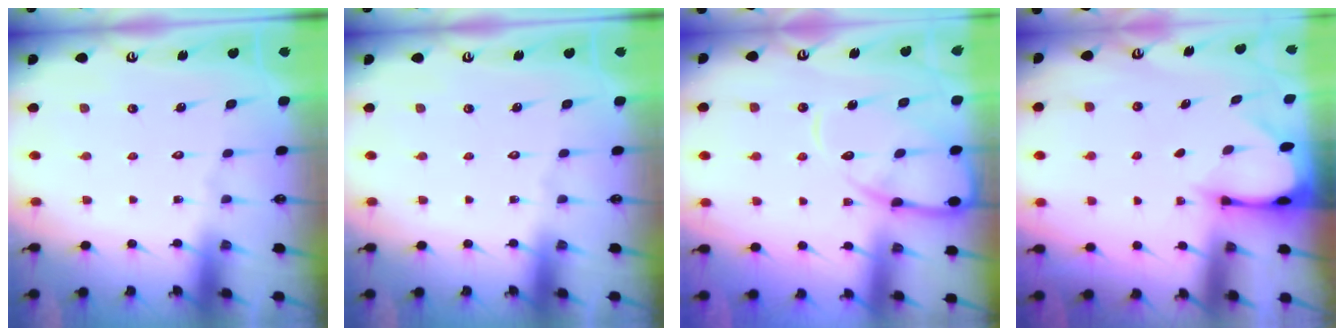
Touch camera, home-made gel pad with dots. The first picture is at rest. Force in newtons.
{"total": 0.0}
{"total": 11.7, "press": 11.7, "slide": 1.2}
{"total": 2.7, "press": 2.7, "slide": 0.2}